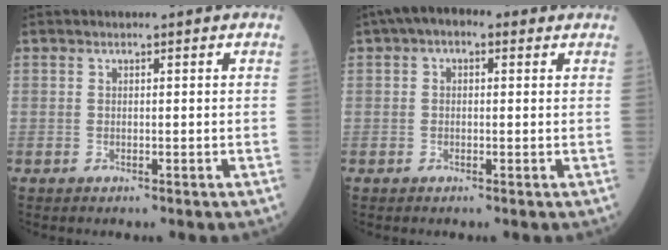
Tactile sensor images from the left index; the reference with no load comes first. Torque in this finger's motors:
{"motor_torque": [0.71, -0.87, 0.14, 0.16]}